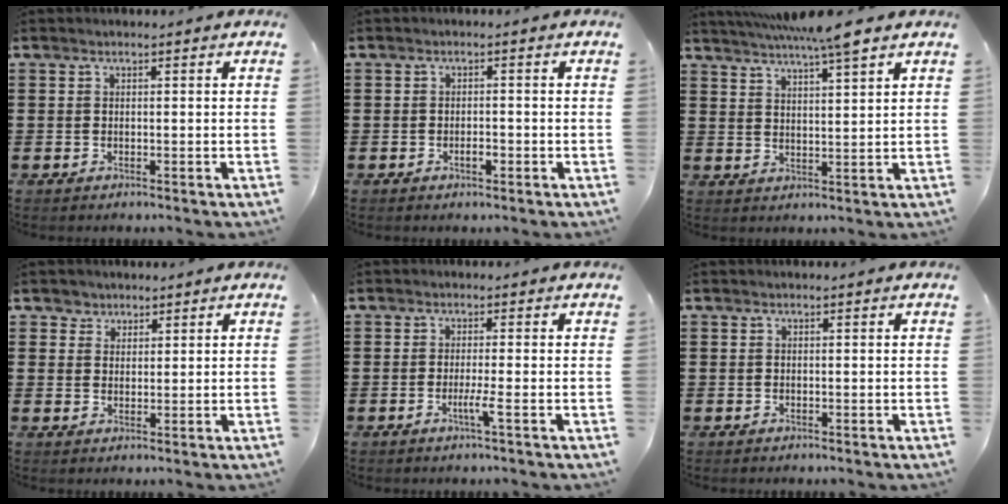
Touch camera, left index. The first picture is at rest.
{"total": 1.5, "force": [-0.5, 0.5, 1.3], "torque": [-0.026, 0.000, -0.009]}
{"total": 6.2, "force": [5.3, -0.3, 3.1], "torque": [-0.075, -0.012, 0.094]}
{"total": 2.6, "force": [1.8, 1.8, -0.3], "torque": [-0.006, 0.008, 0.034]}
{"total": 2.9, "force": [-1.1, -0.3, 2.7], "torque": [-0.044, -0.008, -0.022]}
{"total": 0.0}